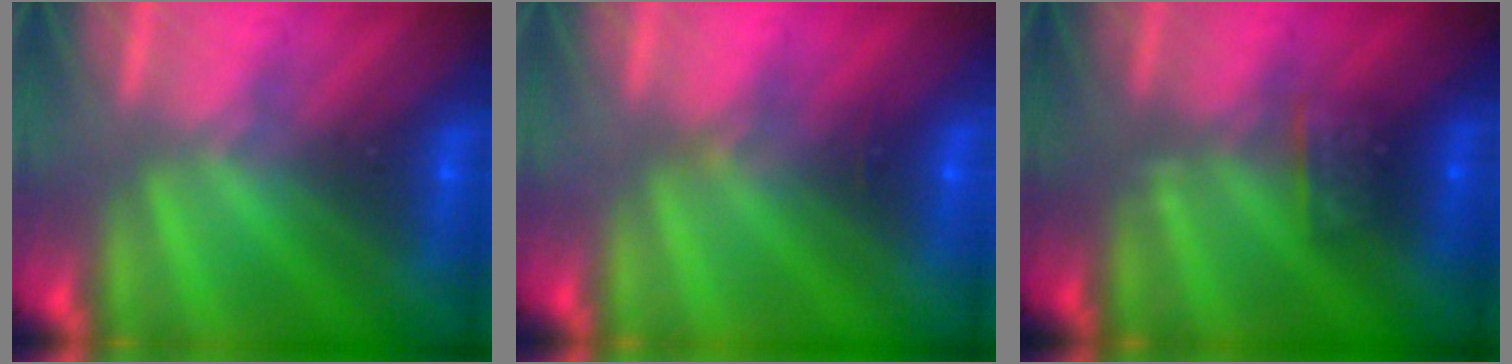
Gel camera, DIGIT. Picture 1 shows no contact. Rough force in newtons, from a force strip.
{"total": 2.4}
{"total": 2.5}